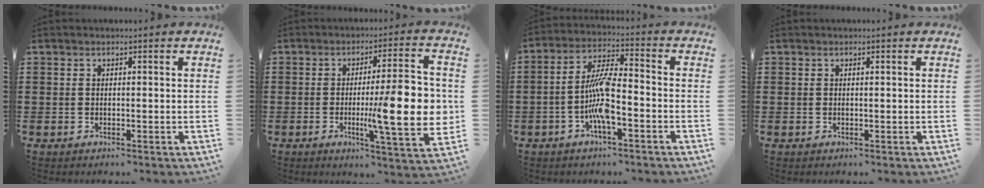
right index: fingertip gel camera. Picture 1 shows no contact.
{"total": 14.8, "force": [-0.7, 3.1, 14.4], "torque": [-0.206, -0.014, -0.014]}
{"total": 8.7, "force": [-2.7, 2.5, 7.9], "torque": [-0.166, -0.002, -0.054]}
{"total": 0.0}